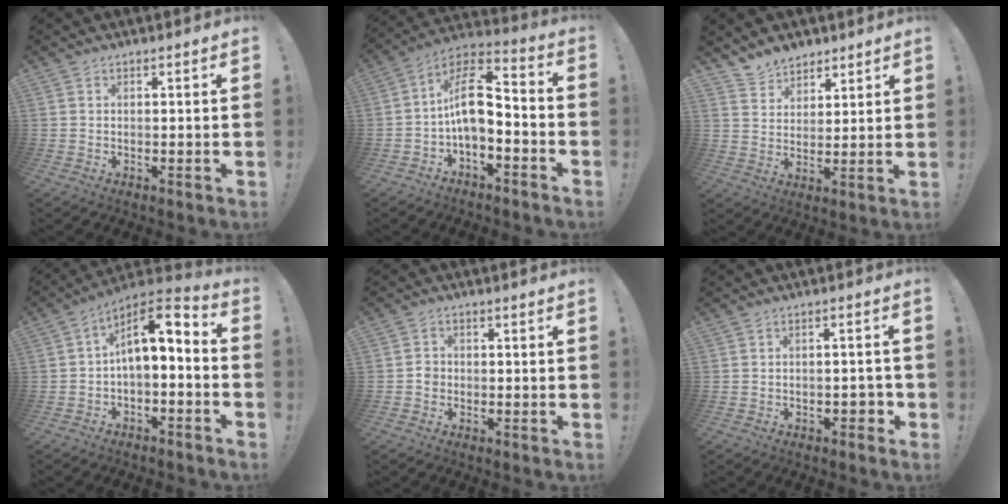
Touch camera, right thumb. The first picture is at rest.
{"total": 12.1, "force": [-0.8, 6.4, 10.2], "torque": [-0.180, 0.023, -0.010]}
{"total": 8.1, "force": [6.8, 4.3, 0.2], "torque": [-0.019, -0.053, 0.136]}
{"total": 8.2, "force": [0.6, 3.6, 7.3], "torque": [-0.118, -0.006, 0.013]}
{"total": 2.2, "force": [-1.0, 1.8, 0.9], "torque": [-0.015, 0.009, -0.019]}
{"total": 3.4, "force": [-1.7, 1.9, 2.3], "torque": [-0.029, 0.011, -0.029]}